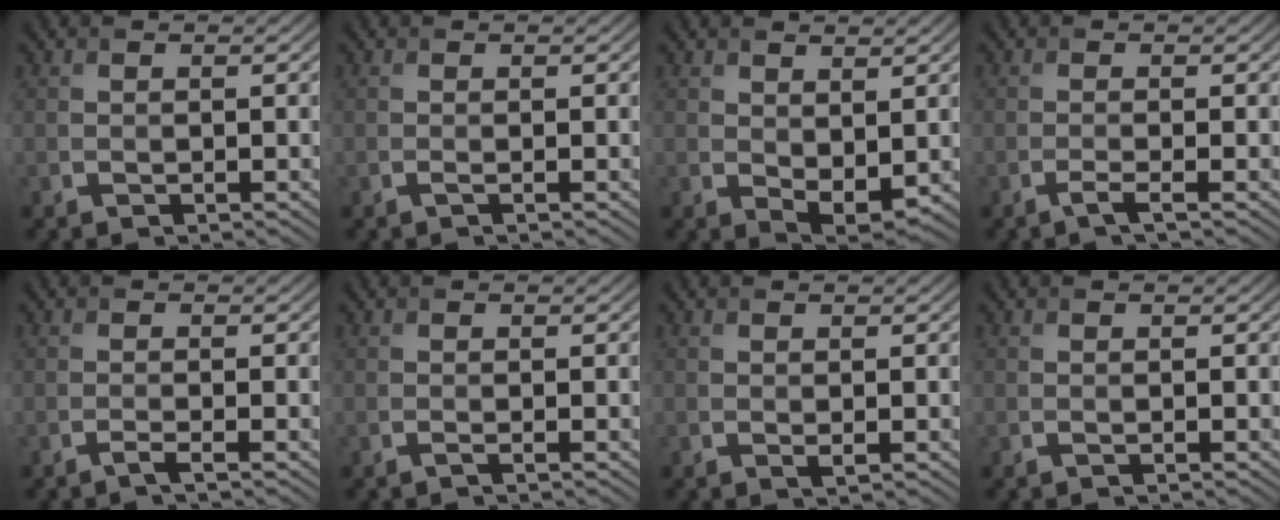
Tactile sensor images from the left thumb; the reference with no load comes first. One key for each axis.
{"total": 0.5, "fx": -0.1, "fy": 0.0, "fz": 0.5, "tx": -0.015, "ty": -0.004, "tz": -0.003}
{"total": 3.4, "fx": 0.9, "fy": 1.9, "fz": 2.6, "tx": -0.049, "ty": -0.011, "tz": 0.024}
{"total": 1.5, "fx": -0.8, "fy": 0.2, "fz": 1.3, "tx": -0.022, "ty": 0.002, "tz": -0.023}
{"total": 1.2, "fx": -0.7, "fy": 0.1, "fz": 0.9, "tx": -0.014, "ty": 0.001, "tz": -0.021}
{"total": 0.5, "fx": -0.2, "fy": 0.0, "fz": 0.5, "tx": -0.014, "ty": -0.003, "tz": -0.005}
{"total": 0.6, "fx": 0.1, "fy": 0.2, "fz": 0.5, "tx": -0.010, "ty": -0.003, "tz": 0.001}
{"total": 0.0}